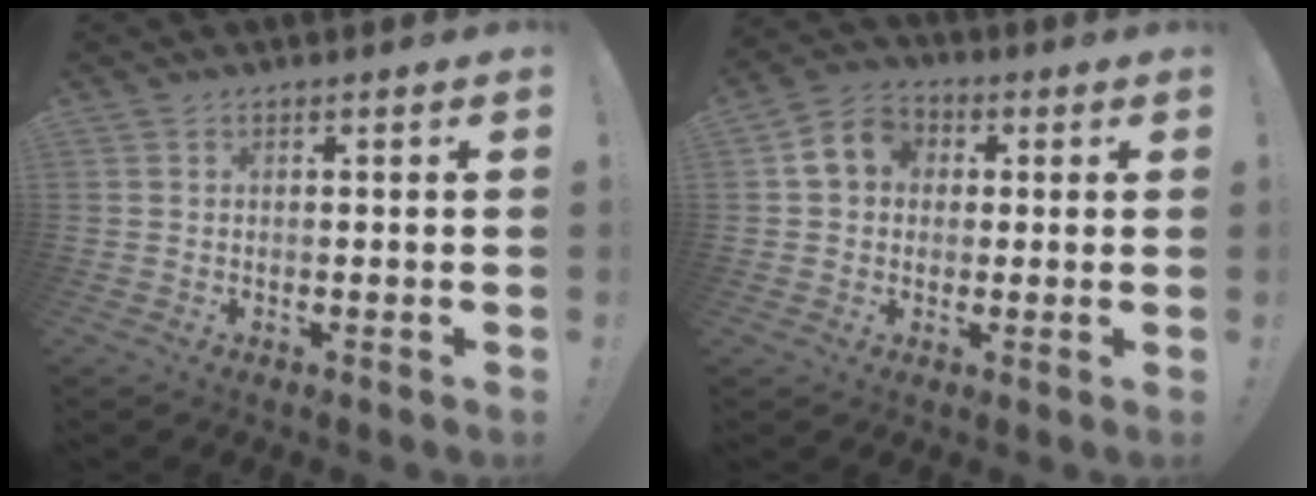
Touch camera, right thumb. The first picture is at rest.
{"total": 8.4, "force": [1.5, 7.3, 3.8], "torque": [-0.055, 0.012, 0.034]}